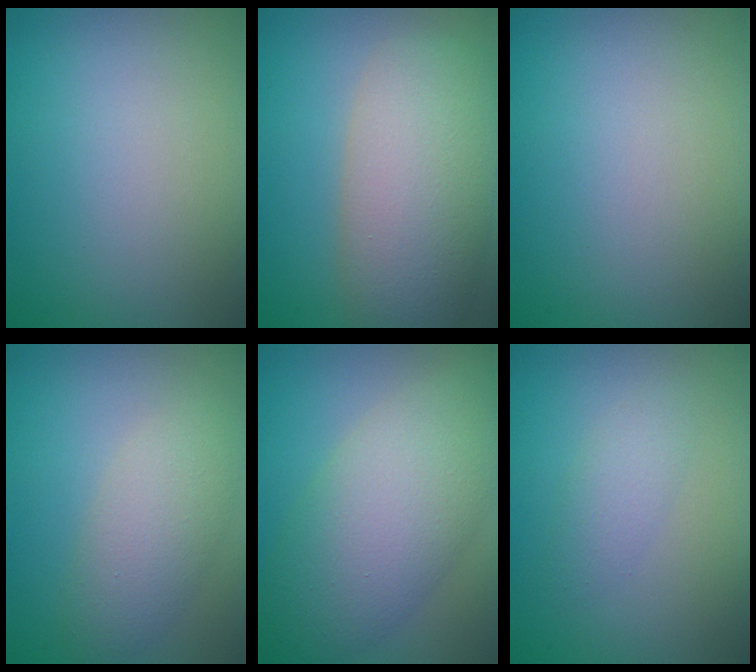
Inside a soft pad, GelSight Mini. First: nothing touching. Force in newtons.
{"total": 8.0, "press": 8.0, "slide": 0.6}
{"total": 0.0}
{"total": 4.0, "press": 4.0, "slide": 0.0}
{"total": 9.1, "press": 9.1, "slide": 0.6}
{"total": 1.8, "press": 1.8, "slide": 0.1}